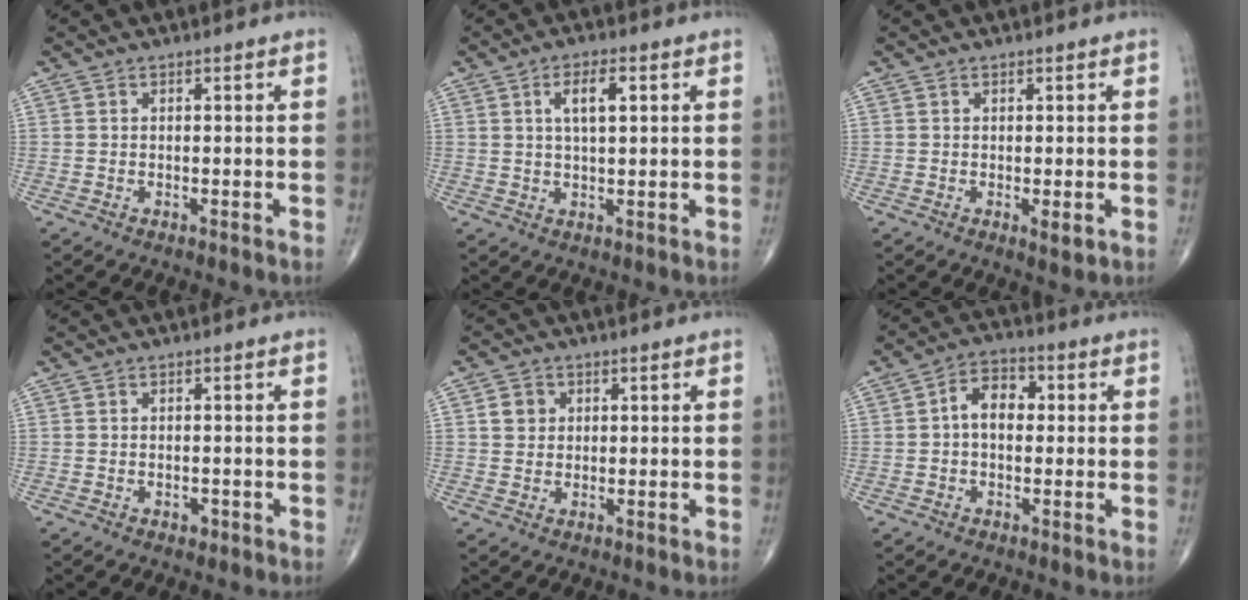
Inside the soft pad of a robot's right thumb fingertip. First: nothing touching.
{"total": 5.3, "force": [1.7, 2.0, 4.6], "torque": [-0.078, -0.001, 0.031]}
{"total": 1.9, "force": [-0.3, 0.5, 1.8], "torque": [-0.026, -0.007, -0.003]}
{"total": 1.2, "force": [-0.6, 0.8, 0.7], "torque": [-0.006, 0.001, -0.008]}
{"total": 3.1, "force": [0.8, 2.8, 1.2], "torque": [-0.006, -0.001, 0.013]}
{"total": 6.5, "force": [0.4, 4.4, 4.8], "torque": [-0.064, 0.021, -0.004]}